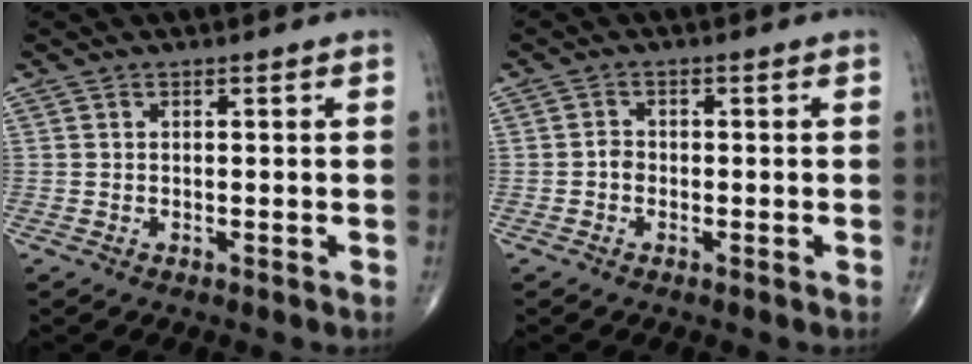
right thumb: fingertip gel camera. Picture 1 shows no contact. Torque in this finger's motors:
{"motor_torque": [0.46, 0.59, 0.03, -0.23, -0.01]}